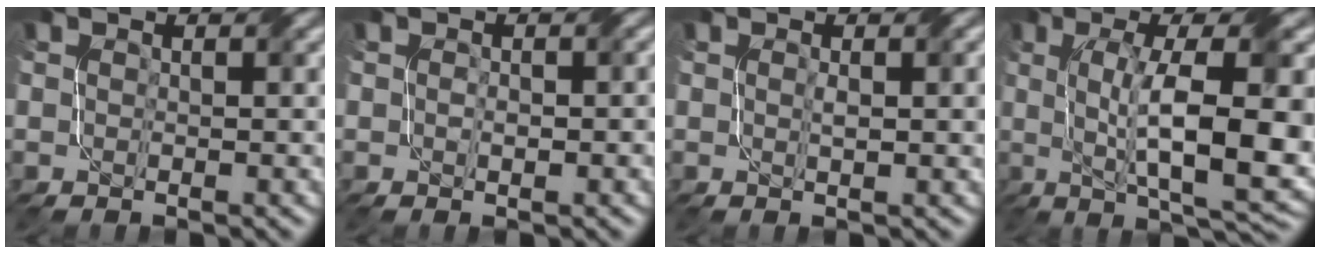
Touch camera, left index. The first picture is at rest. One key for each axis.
{"total": 1.5, "fx": -0.2, "fy": 0.8, "fz": 1.3, "tx": -0.020, "ty": -0.001, "tz": 0.001}
{"total": 1.5, "fx": 0.2, "fy": 0.2, "fz": 1.5, "tx": -0.023, "ty": 0.002, "tz": 0.004}
{"total": 11.8, "fx": 0.4, "fy": 3.0, "fz": 11.4, "tx": -0.180, "ty": -0.003, "tz": 0.015}